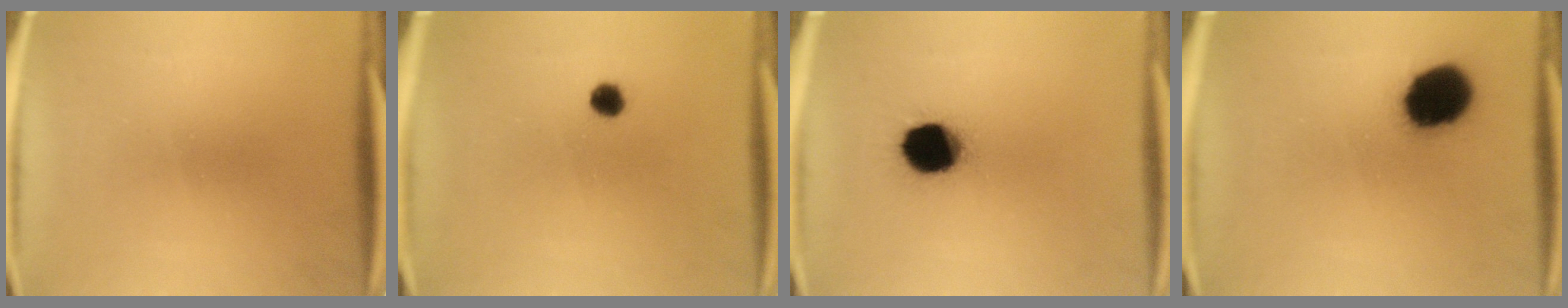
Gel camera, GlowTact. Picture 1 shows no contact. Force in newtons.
{"total": 2.3}
{"total": 12.7}
{"total": 14.2}